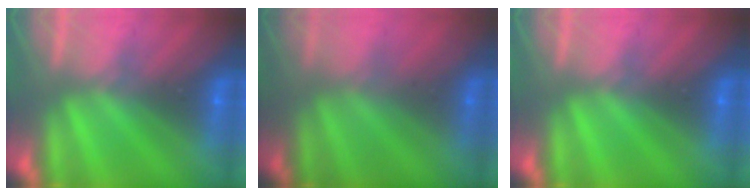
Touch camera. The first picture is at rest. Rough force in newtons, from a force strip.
{"total": 1.7}
{"total": 0.0}